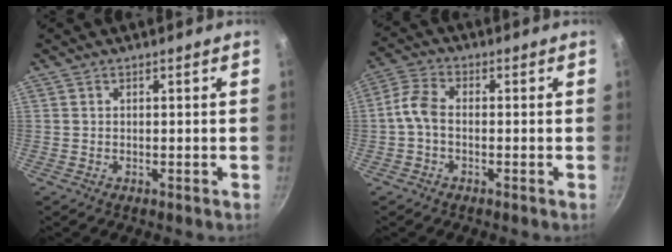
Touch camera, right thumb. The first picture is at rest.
{"total": 5.1, "force": [-1.0, 3.2, 3.8], "torque": [-0.085, 0.024, -0.034]}